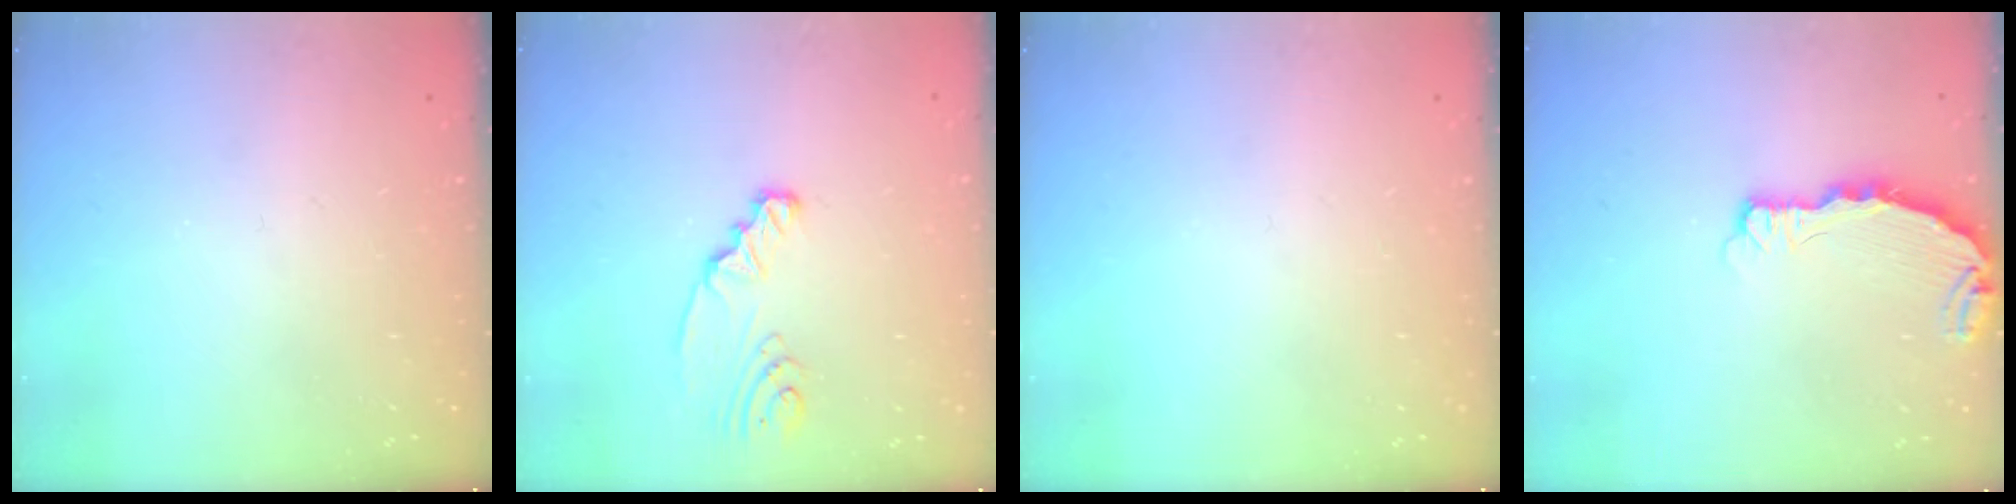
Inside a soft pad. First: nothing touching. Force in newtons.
{"total": 2.7, "press": 2.6, "slide": 0.3}
{"total": 0.0}
{"total": 5.0, "press": 5.0, "slide": 0.6}